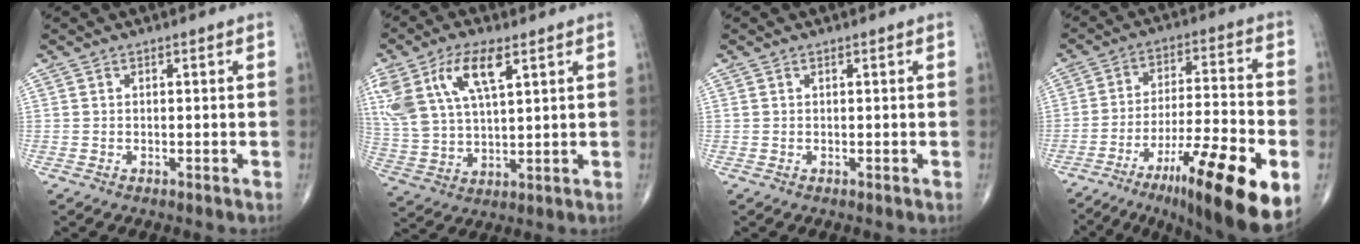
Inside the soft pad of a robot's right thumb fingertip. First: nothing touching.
{"total": 15.7, "force": [7.1, 7.1, 12.0], "torque": [-0.251, -0.008, 0.140]}
{"total": 0.0}
{"total": 21.6, "force": [-10.1, 4.5, 18.6], "torque": [-0.266, 0.038, -0.154]}